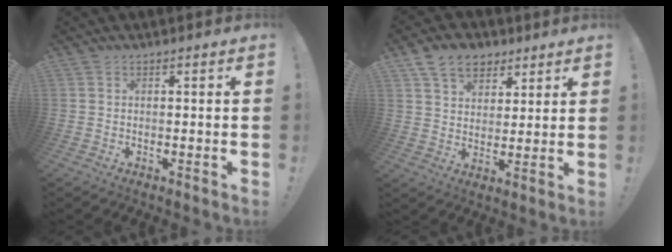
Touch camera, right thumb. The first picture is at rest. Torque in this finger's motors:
{"motor_torque": [0.08, 0.09, 0.45, 0.43, 0.00]}